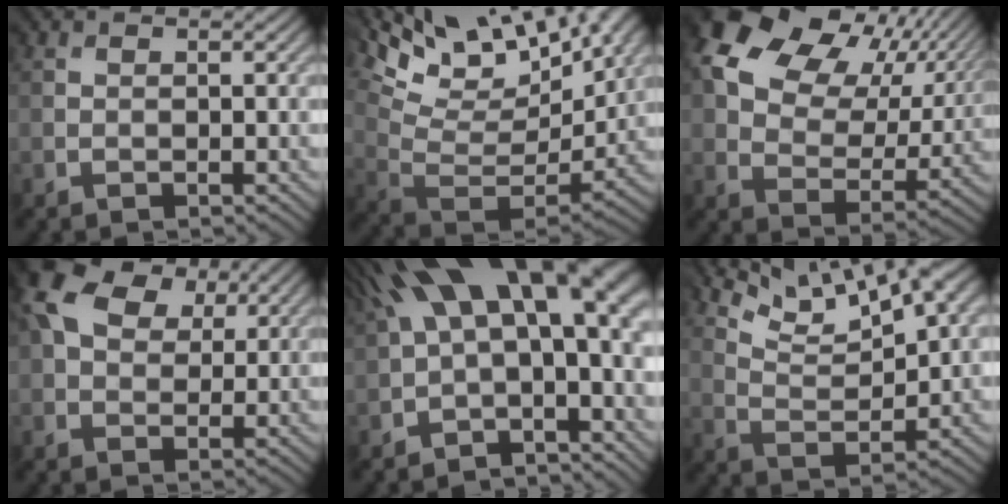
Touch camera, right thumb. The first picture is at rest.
{"total": 18.2, "force": [11.3, 7.5, 12.2], "torque": [-0.229, 0.031, 0.182]}
{"total": 16.6, "force": [8.1, 10.3, 10.2], "torque": [-0.206, 0.032, 0.138]}
{"total": 10.0, "force": [3.8, 6.9, 6.1], "torque": [-0.146, 0.021, 0.064]}
{"total": 16.9, "force": [4.1, 7.5, 14.6], "torque": [-0.247, 0.021, 0.089]}
{"total": 9.8, "force": [6.9, 2.7, 6.4], "torque": [-0.123, 0.008, 0.134]}